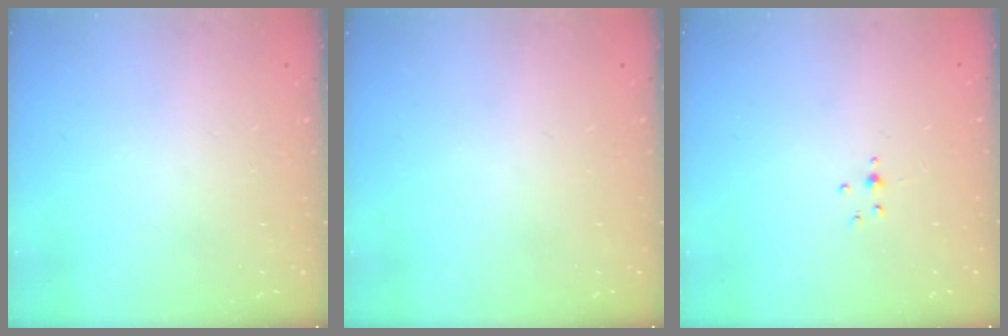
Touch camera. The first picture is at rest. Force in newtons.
{"total": 0.0}
{"total": 2.3, "press": 1.9, "slide": 1.3}